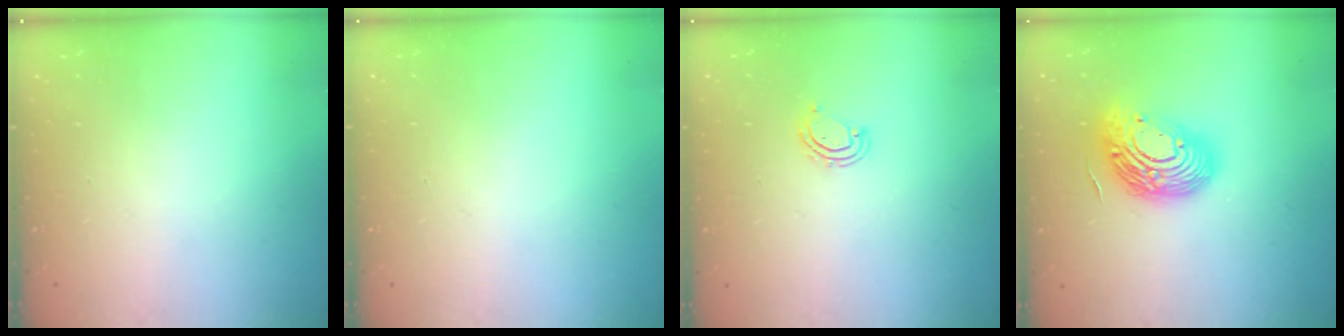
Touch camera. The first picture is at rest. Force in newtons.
{"total": 0.0}
{"total": 5.0, "press": 5.0, "slide": 0.3}
{"total": 17.5, "press": 17.5, "slide": 1.3}